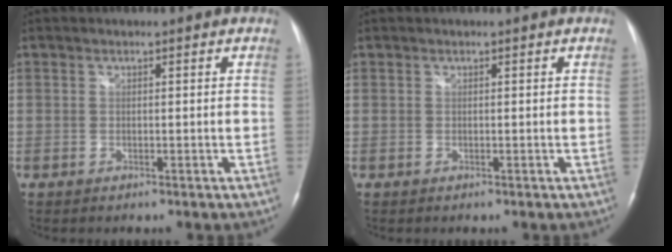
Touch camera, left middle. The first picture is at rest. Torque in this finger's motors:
{"motor_torque": [0.26, -0.30, 0.07, 0.01]}